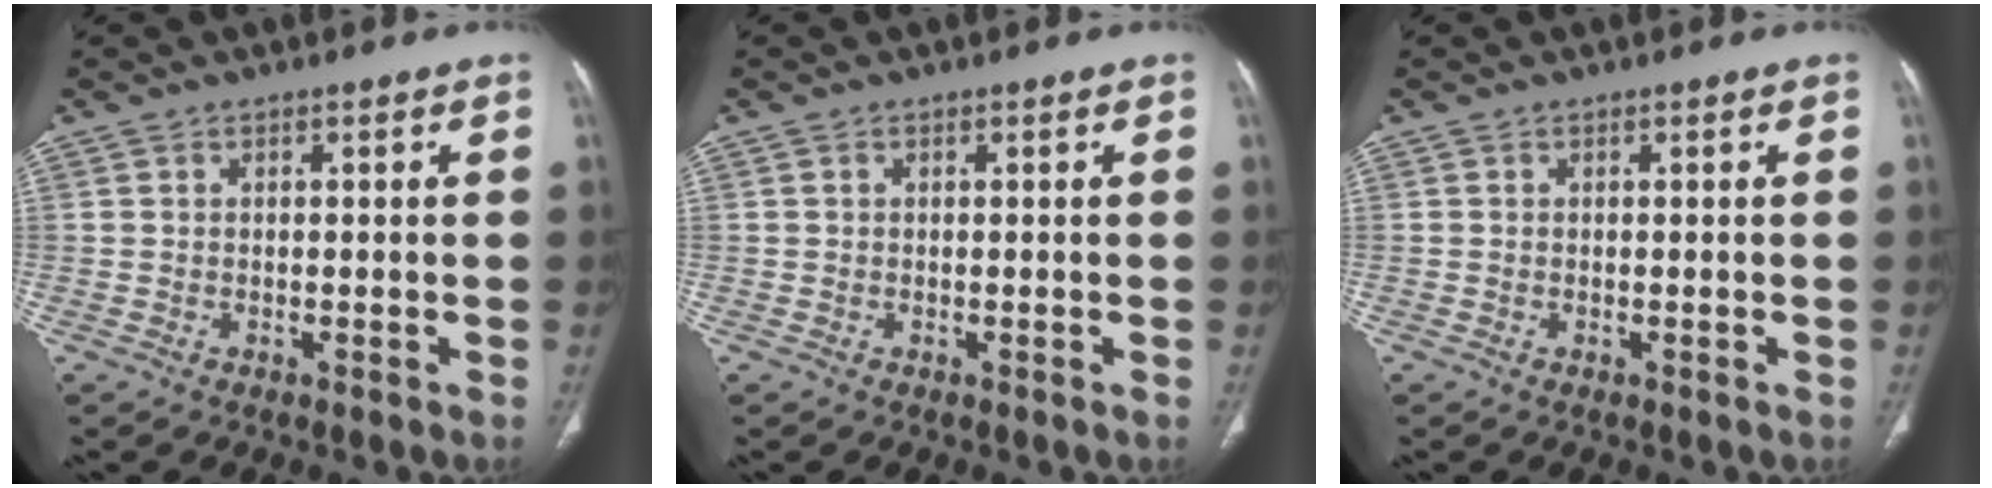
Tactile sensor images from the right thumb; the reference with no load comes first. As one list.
[{"total": 0.0}, {"total": 0.0}]